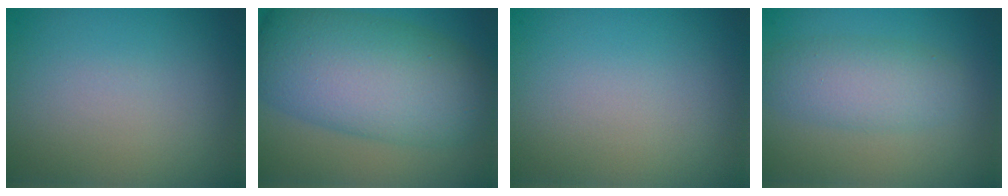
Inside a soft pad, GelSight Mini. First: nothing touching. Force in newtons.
{"total": 9.6, "press": 9.6, "slide": 0.2}
{"total": 0.0}
{"total": 3.4, "press": 3.4, "slide": 0.2}